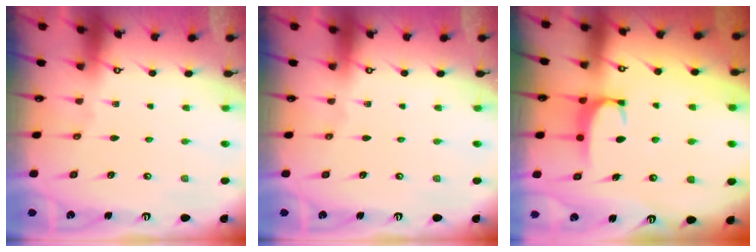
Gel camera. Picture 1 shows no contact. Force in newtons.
{"total": 0.0}
{"total": 1.6, "press": 1.5, "slide": 0.5}